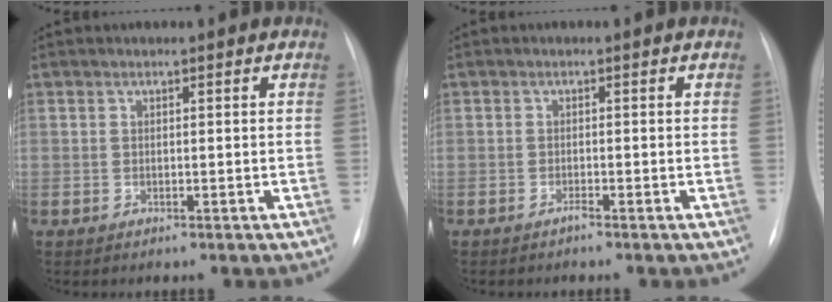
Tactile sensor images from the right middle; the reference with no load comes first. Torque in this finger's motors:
{"motor_torque": [-0.39, -0.34, -0.01, 0.00]}